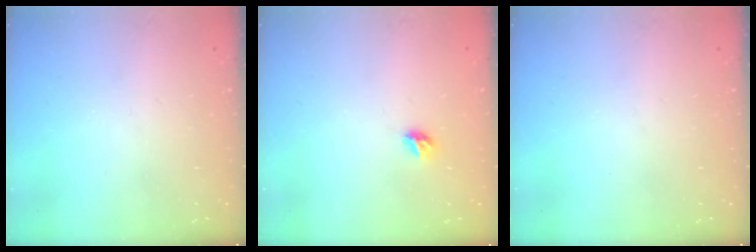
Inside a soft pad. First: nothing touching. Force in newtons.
{"total": 5.4, "press": 5.4, "slide": 0.5}
{"total": 0.0}